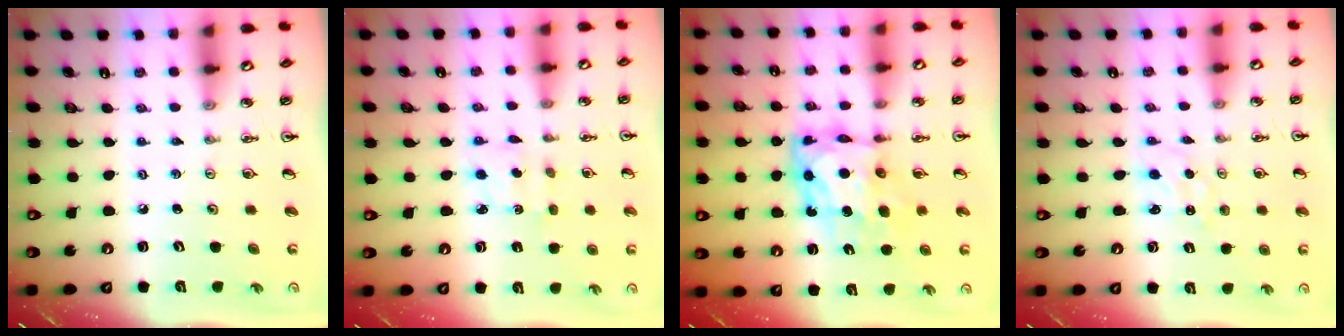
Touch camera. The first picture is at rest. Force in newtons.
{"total": 1.8, "press": 1.7, "slide": 0.6}
{"total": 10.0, "press": 9.9, "slide": 1.0}
{"total": 0.0}